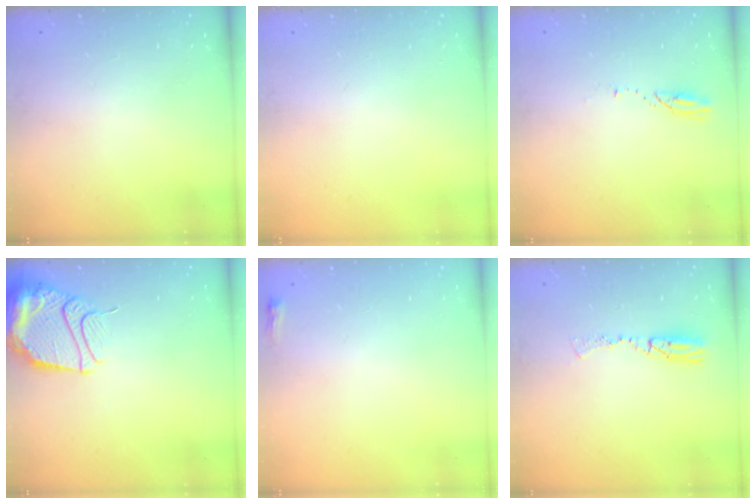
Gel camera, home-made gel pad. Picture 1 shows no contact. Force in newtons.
{"total": 0.0}
{"total": 3.2, "press": 3.2, "slide": 0.3}
{"total": 13.8, "press": 13.7, "slide": 1.4}
{"total": 2.2, "press": 2.2, "slide": 0.6}
{"total": 6.9, "press": 6.7, "slide": 1.8}